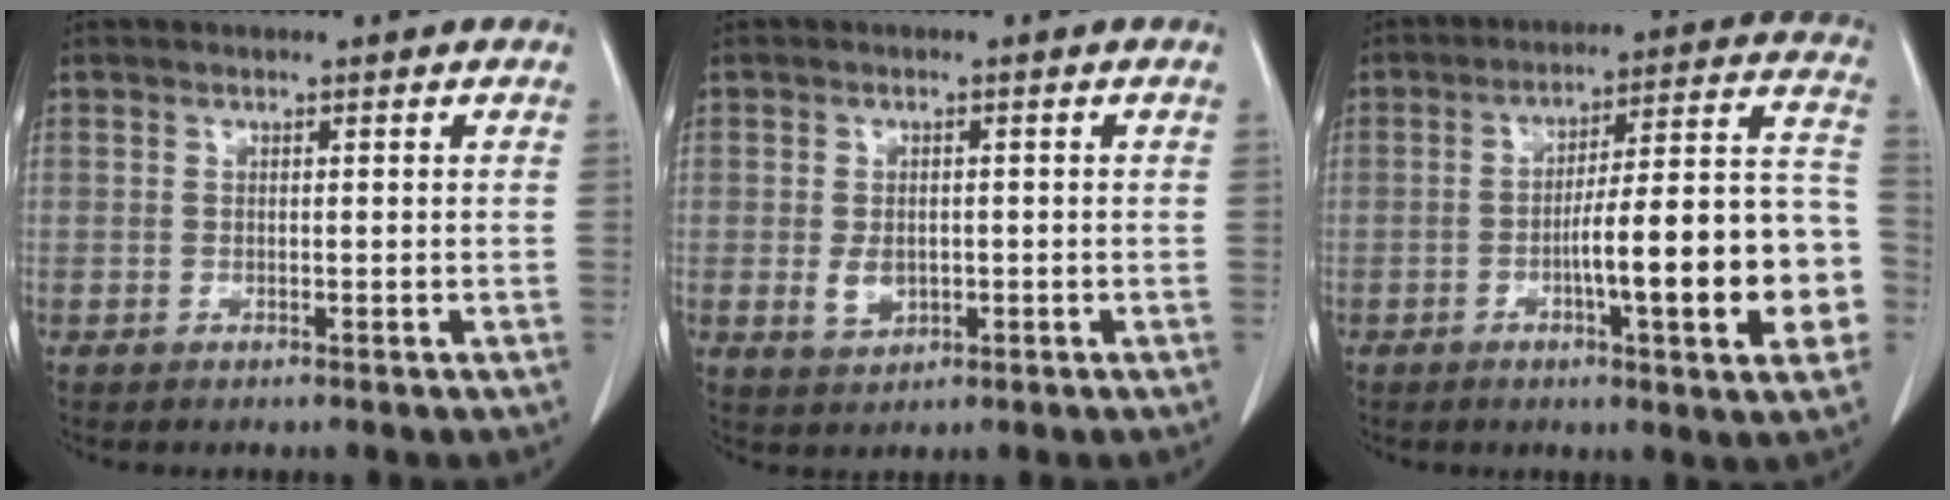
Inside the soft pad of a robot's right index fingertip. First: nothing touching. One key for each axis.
{"total": 3.2, "fx": -0.5, "fy": 2.2, "fz": 2.2, "tx": -0.039, "ty": -0.001, "tz": 0.000}
{"total": 17.8, "fx": -4.5, "fy": 2.4, "fz": 17.0, "tx": -0.196, "ty": 0.029, "tz": -0.058}